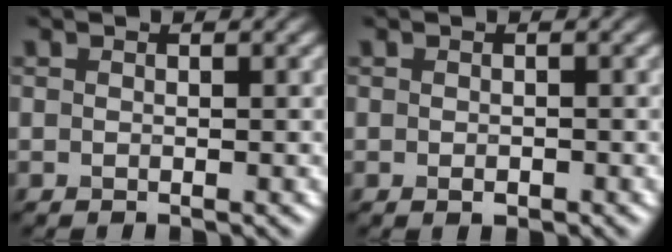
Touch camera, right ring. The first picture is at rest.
{"total": 0.7, "force": [-0.3, 0.4, 0.5], "torque": [-0.008, -0.001, -0.004]}